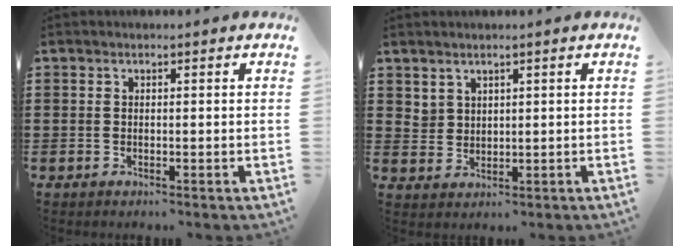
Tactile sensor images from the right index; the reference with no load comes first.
{"total": 2.4, "force": [1.8, 1.6, 0.3], "torque": [-0.013, 0.005, 0.036]}